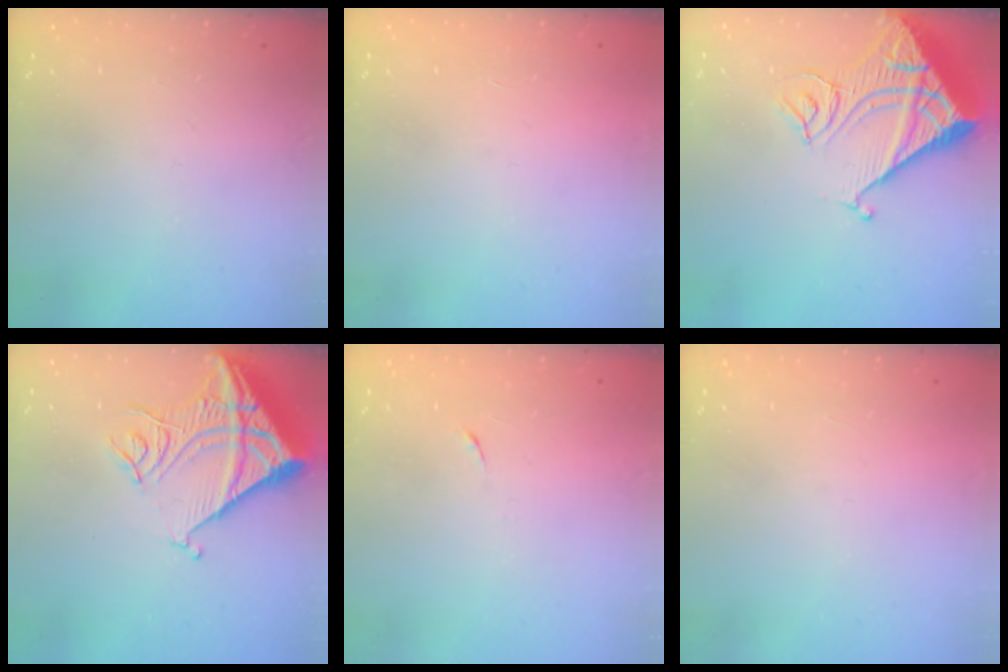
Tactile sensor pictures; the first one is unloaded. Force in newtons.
{"total": 1.7, "press": 1.7, "slide": 0.1}
{"total": 14.7, "press": 14.6, "slide": 1.6}
{"total": 16.8, "press": 16.6, "slide": 2.1}
{"total": 4.0, "press": 3.9, "slide": 0.8}
{"total": 1.6, "press": 1.6, "slide": 0.1}